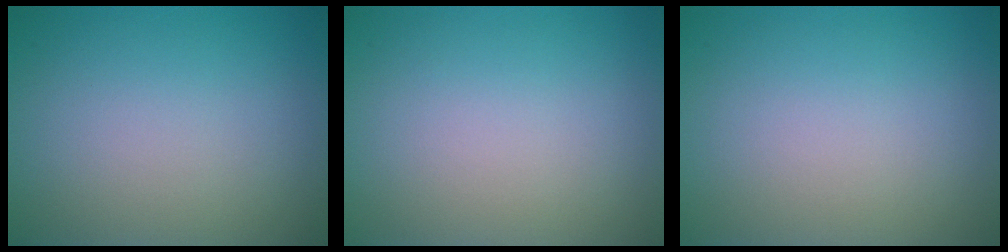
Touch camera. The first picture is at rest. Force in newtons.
{"total": 0.0}
{"total": 0.0}